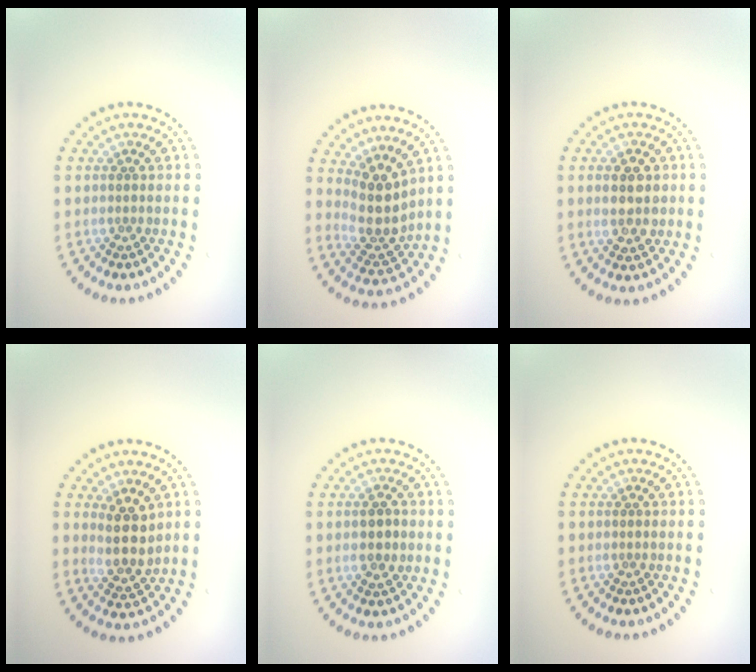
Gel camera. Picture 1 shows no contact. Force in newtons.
{"total": 4.0, "press": 3.1, "slide": 2.5}
{"total": 2.9, "press": 2.9, "slide": 0.4}
{"total": 3.4, "press": 3.0, "slide": 1.6}
{"total": 2.2, "press": 2.2, "slide": 0.1}
{"total": 0.0}